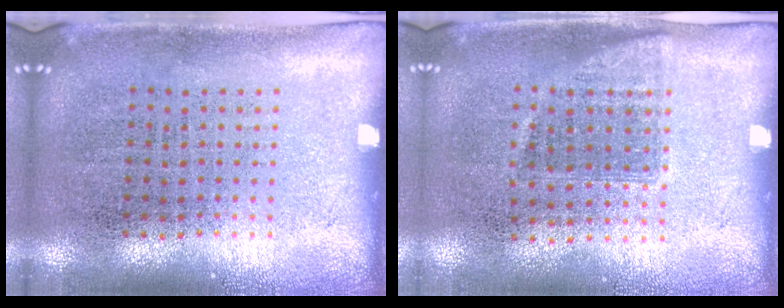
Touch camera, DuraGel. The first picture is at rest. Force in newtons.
{"total": 0.9, "press": 0.8, "slide": 0.4}